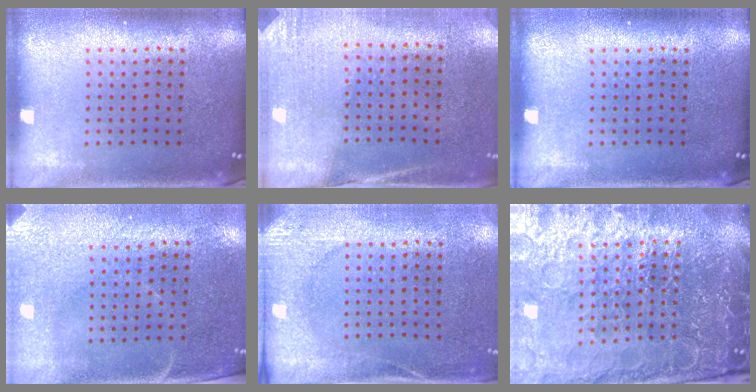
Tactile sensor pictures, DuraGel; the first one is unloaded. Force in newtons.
{"total": 2.7, "press": 2.3, "slide": 1.4}
{"total": 0.0}
{"total": 2.9, "press": 2.5, "slide": 1.6}
{"total": 2.6, "press": 2.0, "slide": 1.6}
{"total": 5.7, "press": 5.2, "slide": 2.3}